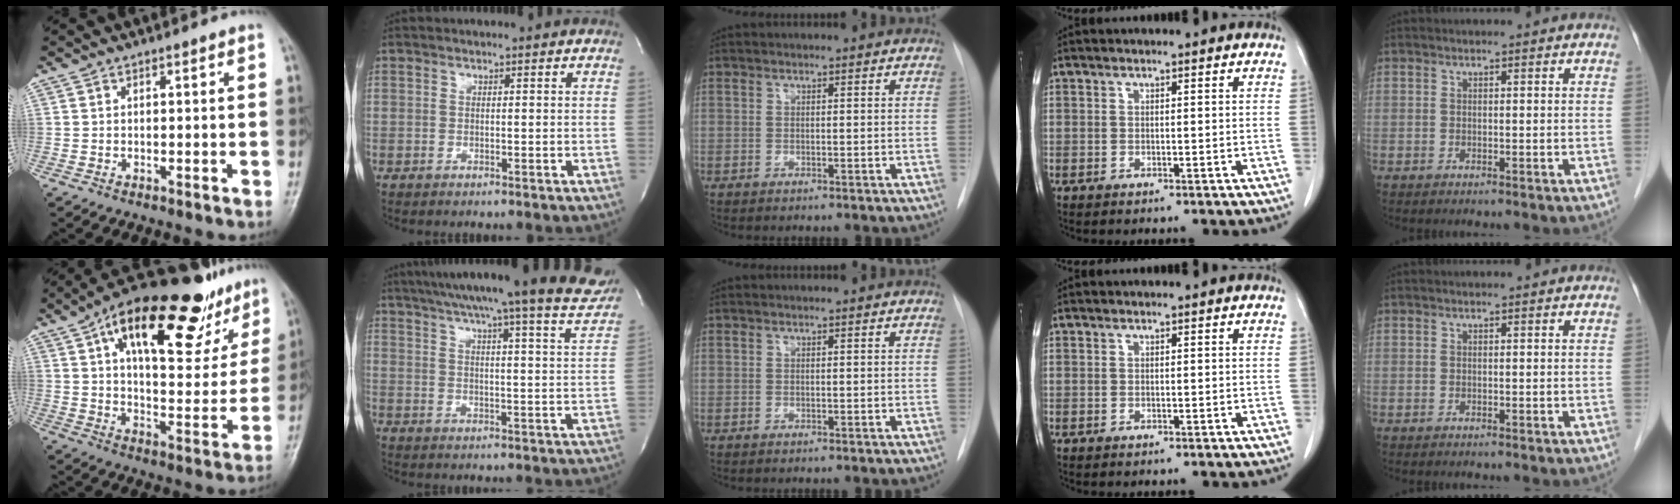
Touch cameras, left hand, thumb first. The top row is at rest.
{"thumb": {"total": 25.9, "force": [15.0, 11.1, 18.0], "torque": [-0.225, -0.018, 0.229]}, "index": {"total": 21.0, "force": [18.3, 0.2, 10.2], "torque": [-0.147, -0.046, 0.227]}}